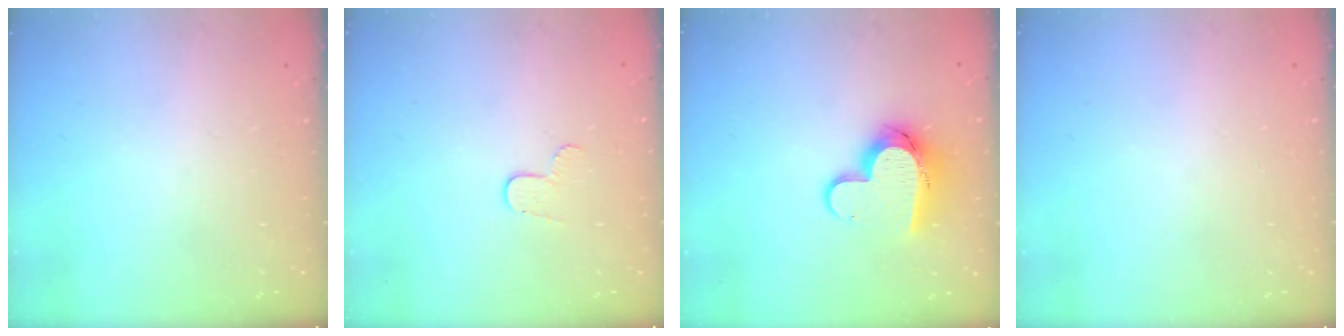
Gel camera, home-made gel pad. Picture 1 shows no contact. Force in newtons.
{"total": 5.1, "press": 5.1, "slide": 0.5}
{"total": 11.9, "press": 11.8, "slide": 1.1}
{"total": 0.8, "press": 0.5, "slide": 0.6}